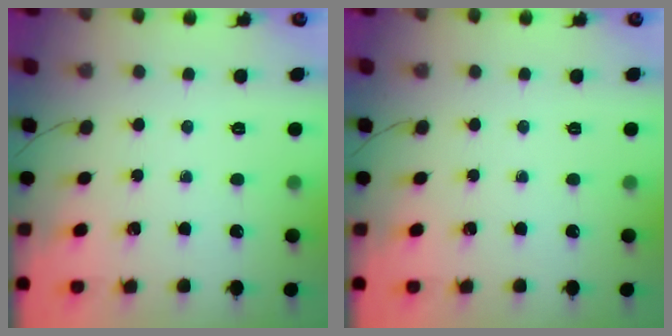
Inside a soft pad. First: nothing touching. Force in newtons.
{"total": 0.0}